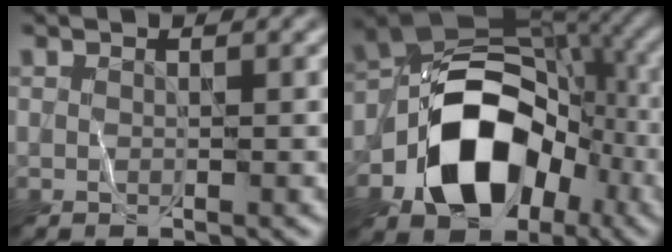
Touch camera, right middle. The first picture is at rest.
{"total": 13.3, "force": [-4.7, 9.3, 8.3], "torque": [-0.130, -0.007, -0.089]}